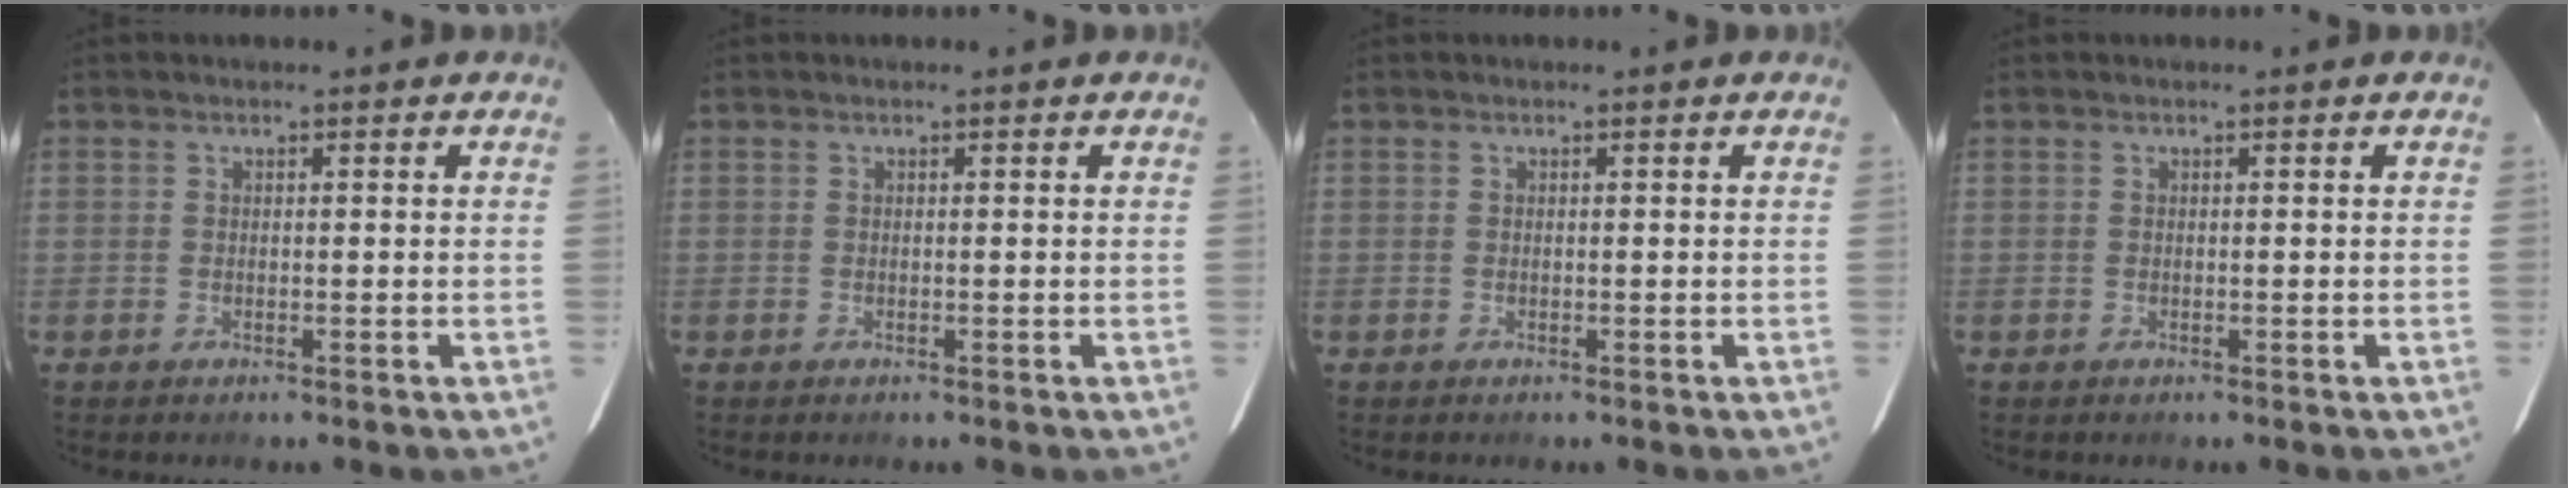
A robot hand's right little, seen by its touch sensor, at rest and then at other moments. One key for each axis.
{"total": 0.0}
{"total": 0.0}
{"total": 0.0}